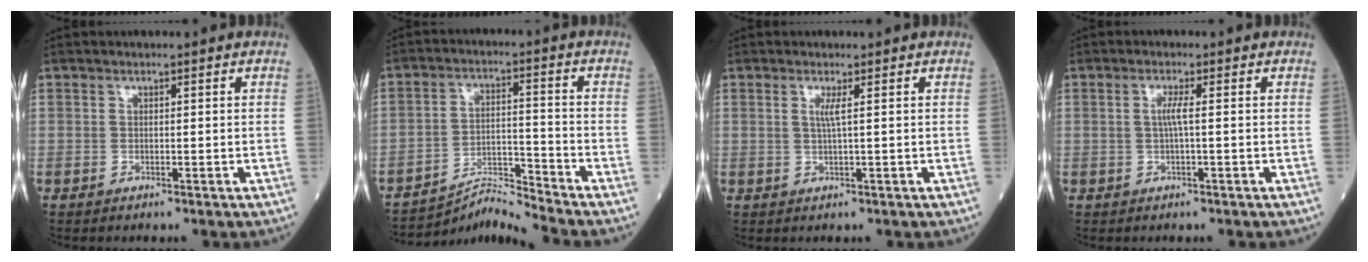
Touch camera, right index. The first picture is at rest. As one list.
[{"total": 6.7, "force": [-6.3, -2.4, -0.2], "torque": [-0.012, 0.009, -0.111]}, {"total": 1.5, "force": [0.4, -0.4, 1.3], "torque": [-0.033, -0.002, 0.007]}, {"total": 1.9, "force": [0.0, -0.3, 1.9], "torque": [-0.038, 0.001, -0.001]}]